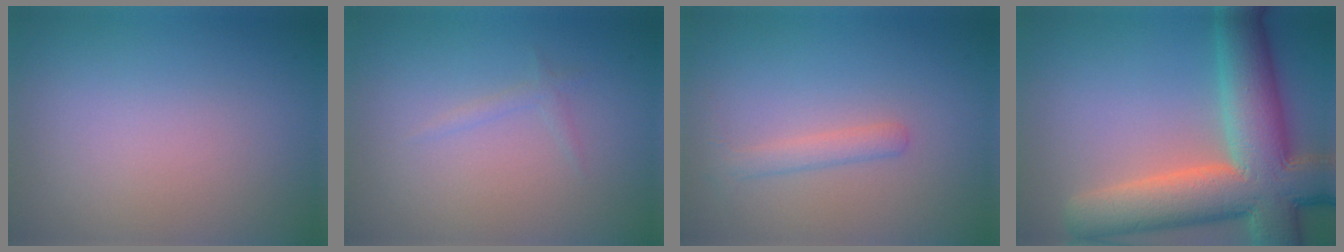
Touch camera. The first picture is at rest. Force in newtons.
{"total": 0.7, "press": 0.7, "slide": 0.1}
{"total": 1.6, "press": 1.6, "slide": 0.0}
{"total": 12.2, "press": 12.1, "slide": 1.1}